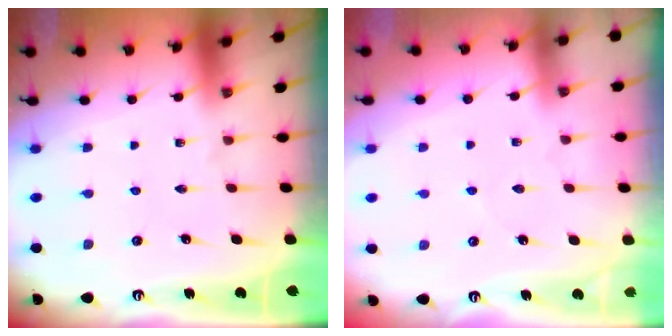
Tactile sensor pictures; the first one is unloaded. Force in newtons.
{"total": 2.6, "press": 2.6, "slide": 0.4}